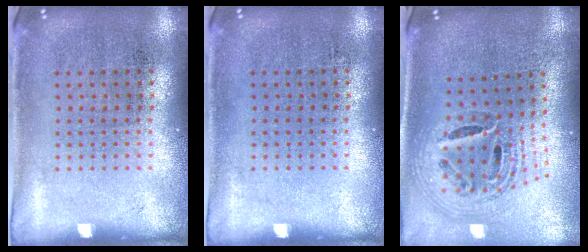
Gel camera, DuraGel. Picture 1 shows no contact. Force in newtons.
{"total": 0.0}
{"total": 1.8, "press": 1.5, "slide": 1.1}